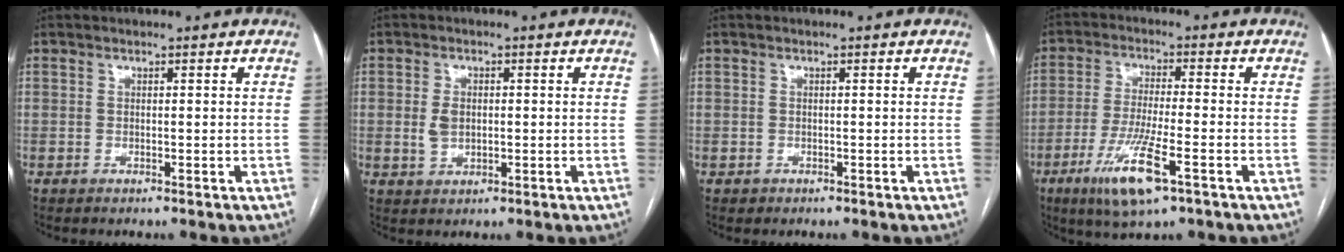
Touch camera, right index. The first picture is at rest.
{"total": 3.3, "force": [0.1, 2.2, 2.4], "torque": [-0.050, 0.002, 0.006]}
{"total": 0.8, "force": [-0.3, 0.7, 0.0], "torque": [-0.003, 0.005, -0.006]}
{"total": 10.2, "force": [-5.0, 1.2, 8.8], "torque": [-0.177, -0.022, -0.089]}